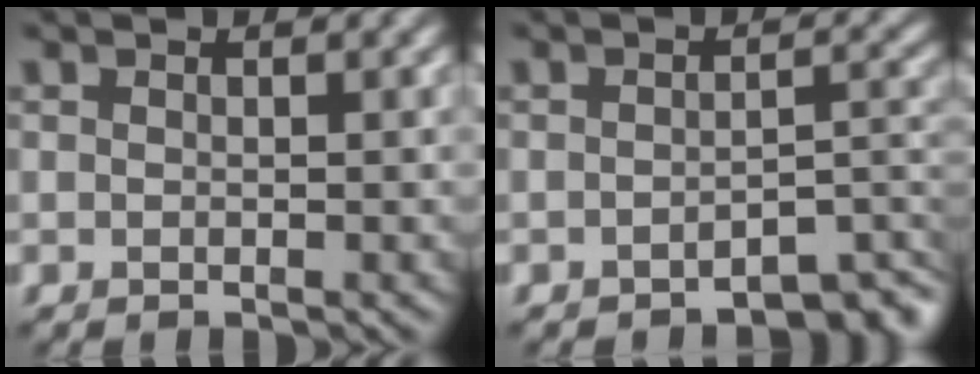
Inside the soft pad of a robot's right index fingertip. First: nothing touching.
{"total": 3.8, "force": [-3.1, 1.0, 2.0], "torque": [-0.019, 0.005, -0.040]}